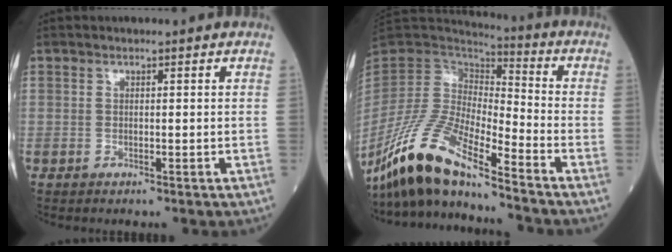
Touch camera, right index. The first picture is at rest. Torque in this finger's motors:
{"motor_torque": [1.09, -1.05, 0.43, 0.21]}